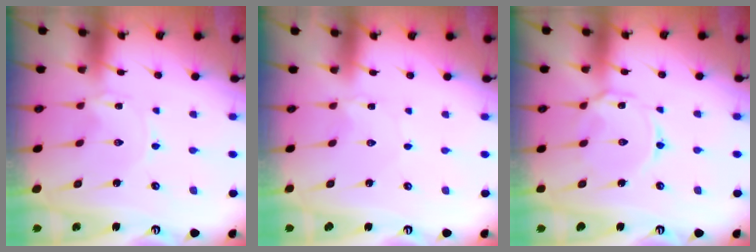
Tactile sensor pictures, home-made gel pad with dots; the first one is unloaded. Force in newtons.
{"total": 0.9, "press": 0.9, "slide": 0.1}
{"total": 5.7, "press": 5.6, "slide": 0.5}